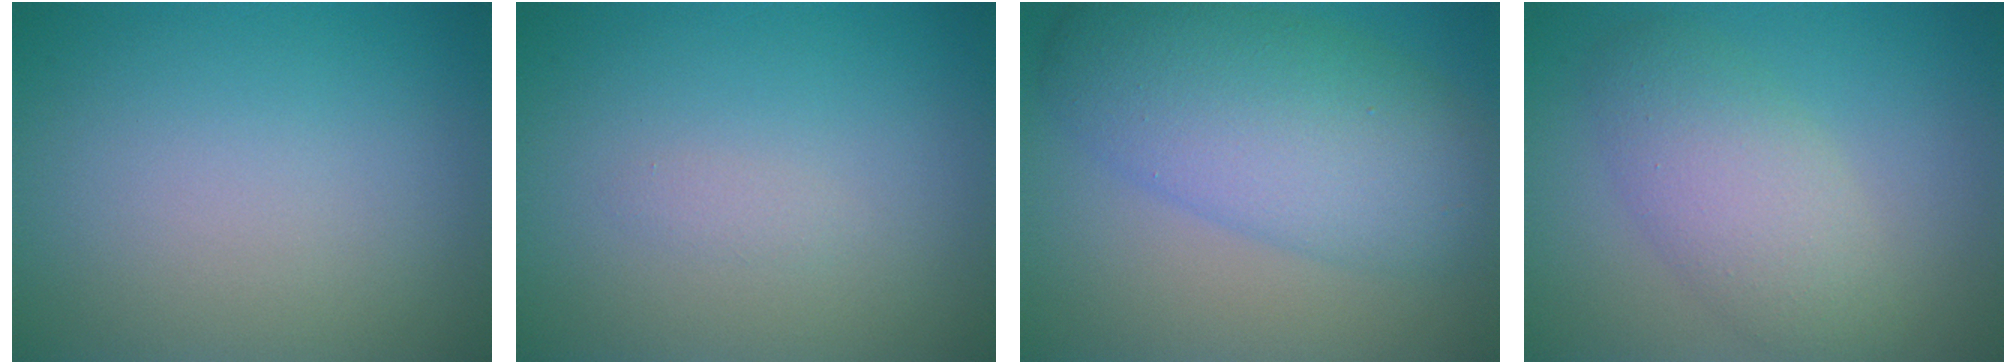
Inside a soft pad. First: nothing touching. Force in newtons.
{"total": 0.6, "press": 0.6, "slide": 0.0}
{"total": 8.2, "press": 8.2, "slide": 0.1}
{"total": 4.6, "press": 4.6, "slide": 0.3}